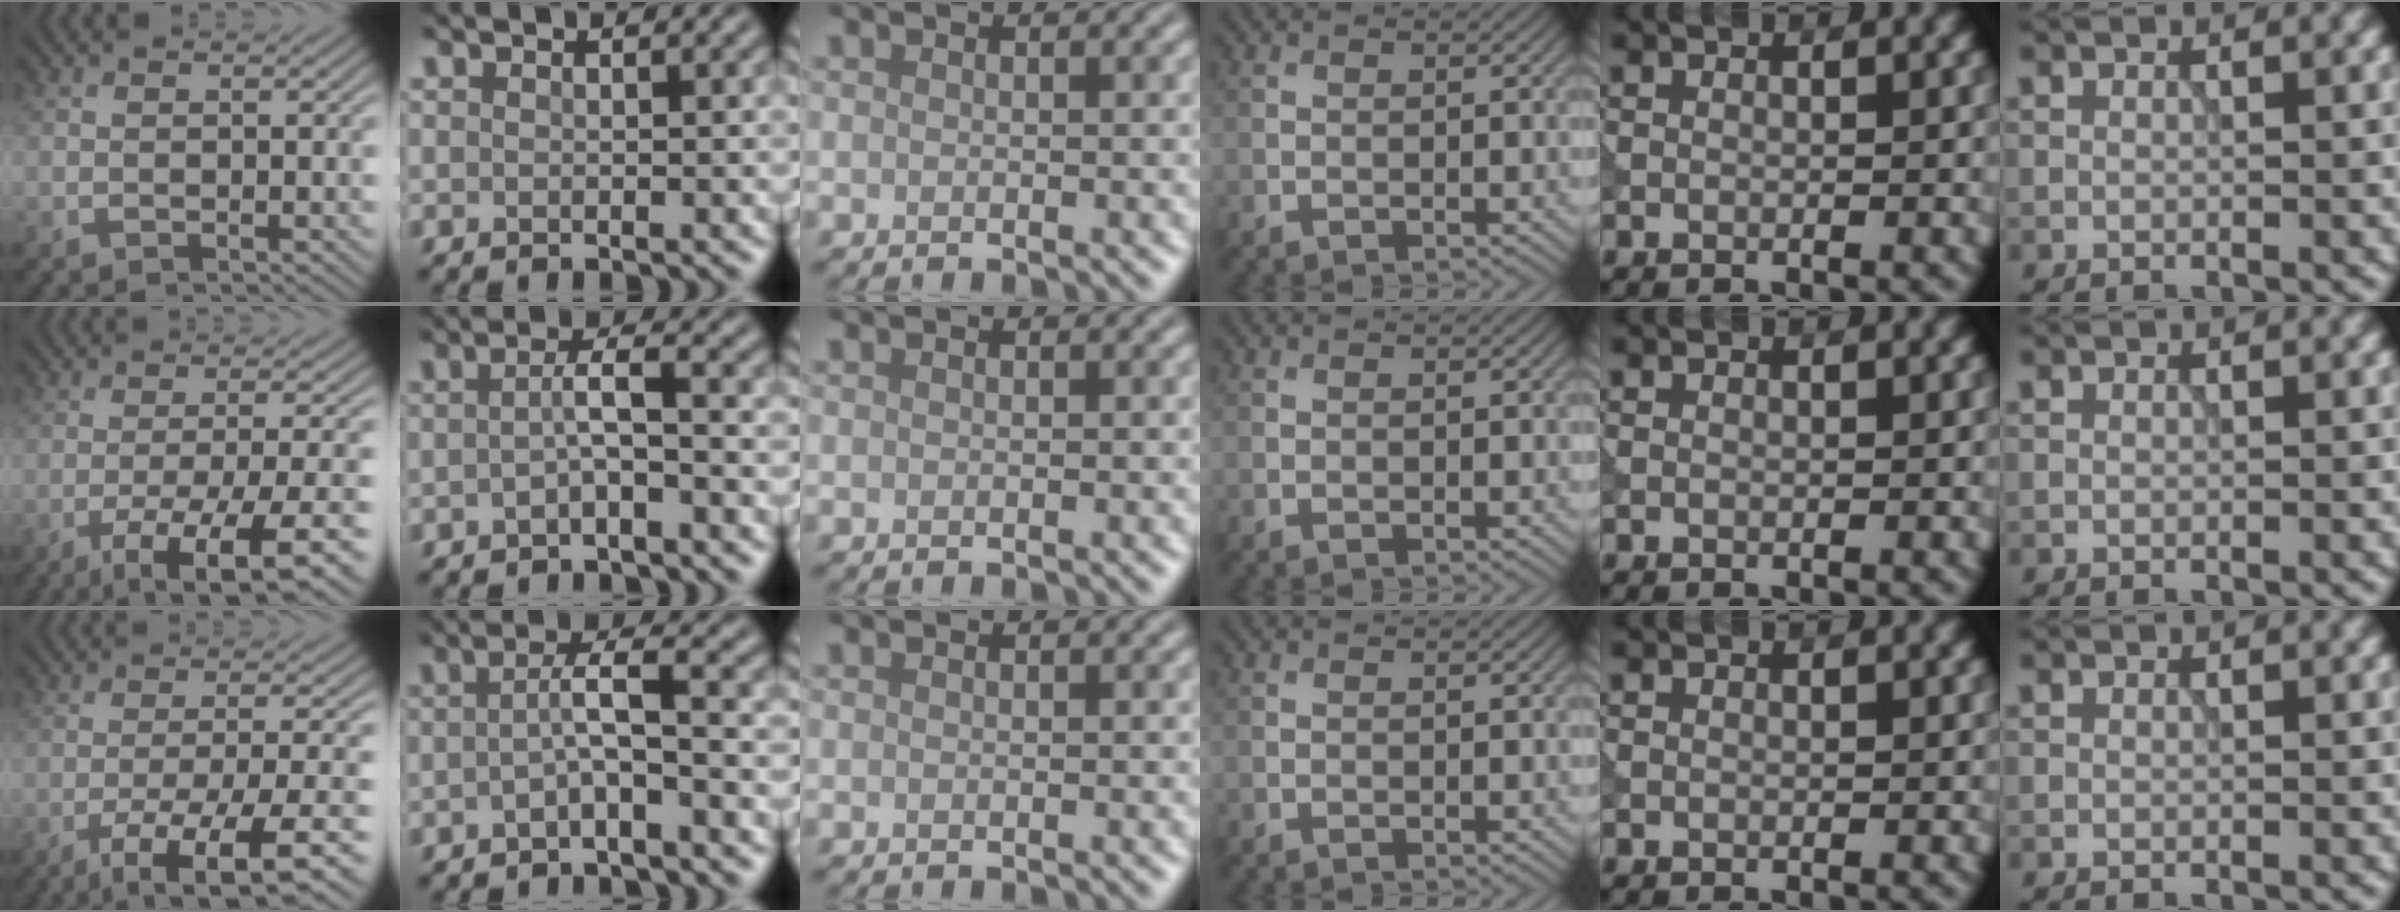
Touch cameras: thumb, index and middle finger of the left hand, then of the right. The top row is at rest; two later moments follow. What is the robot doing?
{"motion": "extract", "object": "tissue"}